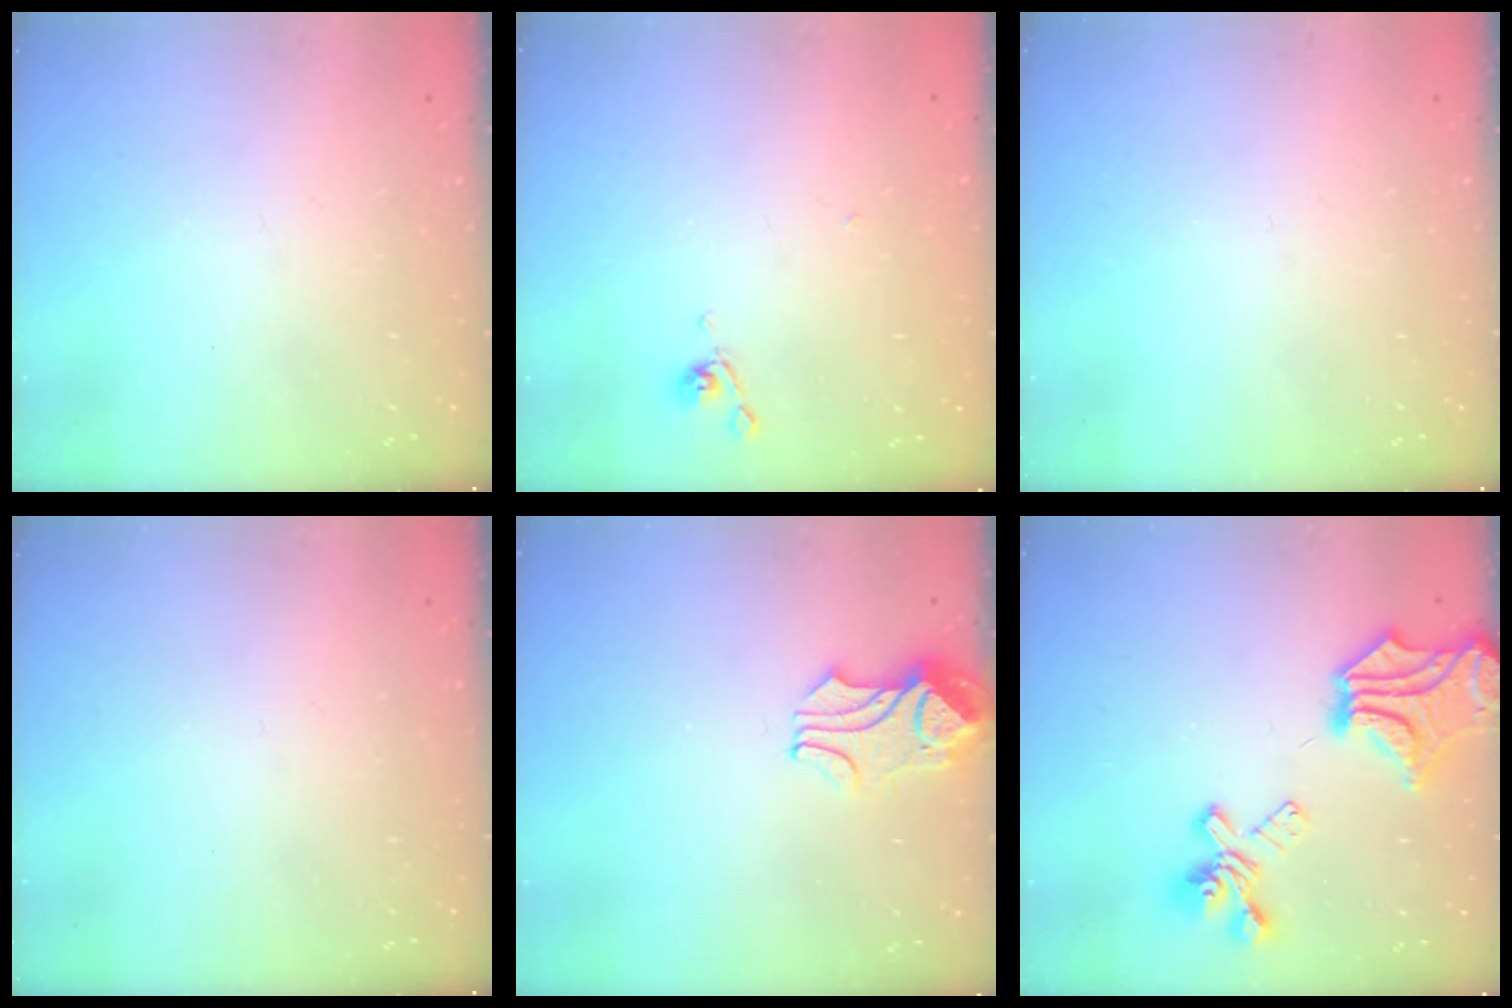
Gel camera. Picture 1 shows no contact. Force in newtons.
{"total": 4.3, "press": 4.3, "slide": 0.2}
{"total": 0.0}
{"total": 0.0}
{"total": 2.1, "press": 2.0, "slide": 0.7}
{"total": 11.0, "press": 10.4, "slide": 3.4}